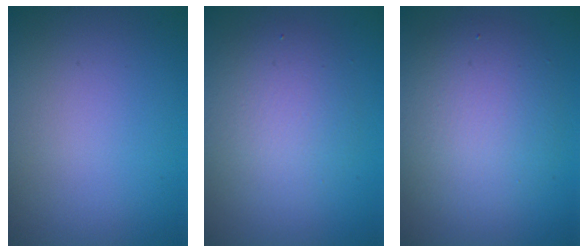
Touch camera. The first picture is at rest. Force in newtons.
{"total": 4.2, "press": 4.2, "slide": 0.5}
{"total": 5.6, "press": 5.6, "slide": 0.6}